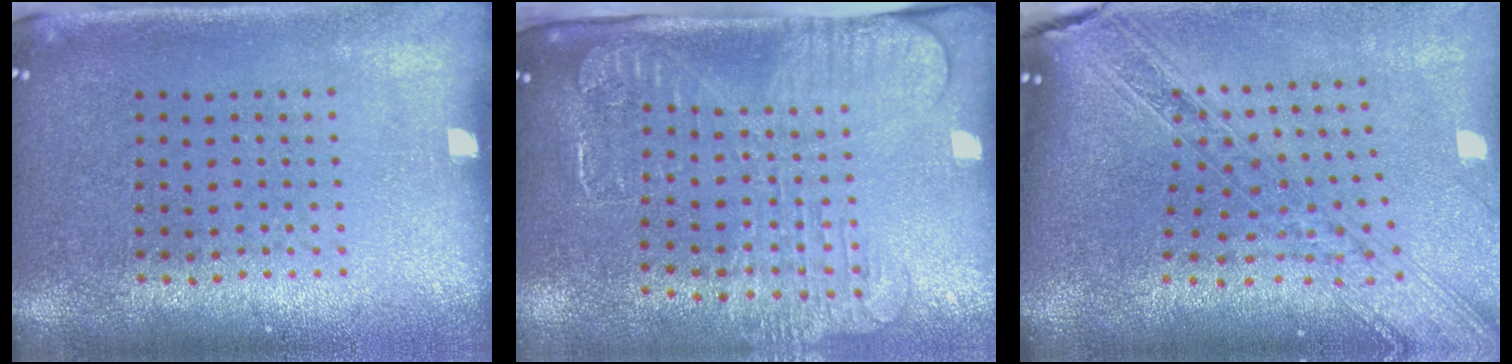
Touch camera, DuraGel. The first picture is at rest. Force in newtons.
{"total": 2.6, "press": 2.0, "slide": 1.7}
{"total": 2.5, "press": 2.1, "slide": 1.4}